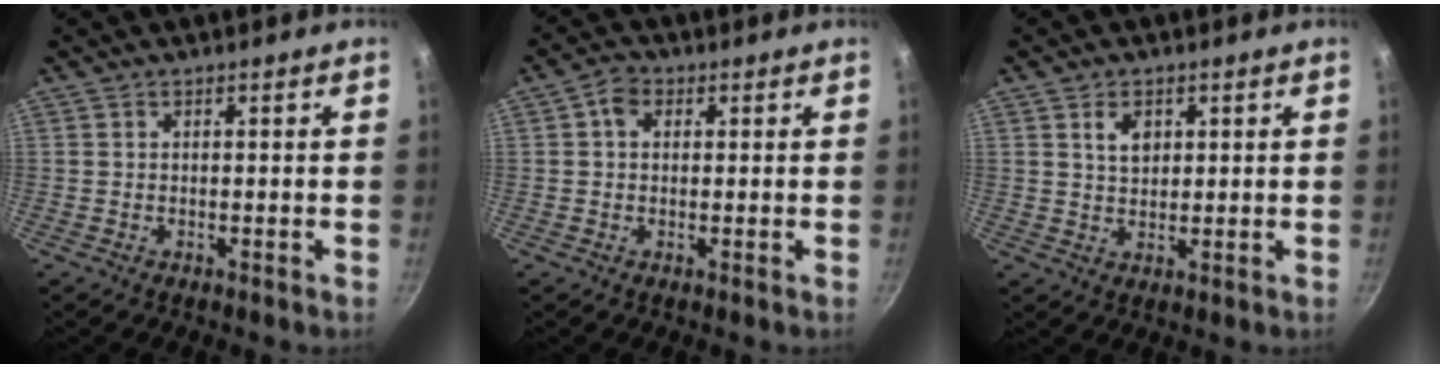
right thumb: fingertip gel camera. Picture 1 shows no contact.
{"total": 3.4, "force": [1.0, 2.7, 1.8], "torque": [-0.023, 0.003, 0.009]}
{"total": 4.0, "force": [1.7, 2.7, 2.4], "torque": [-0.026, -0.007, 0.030]}